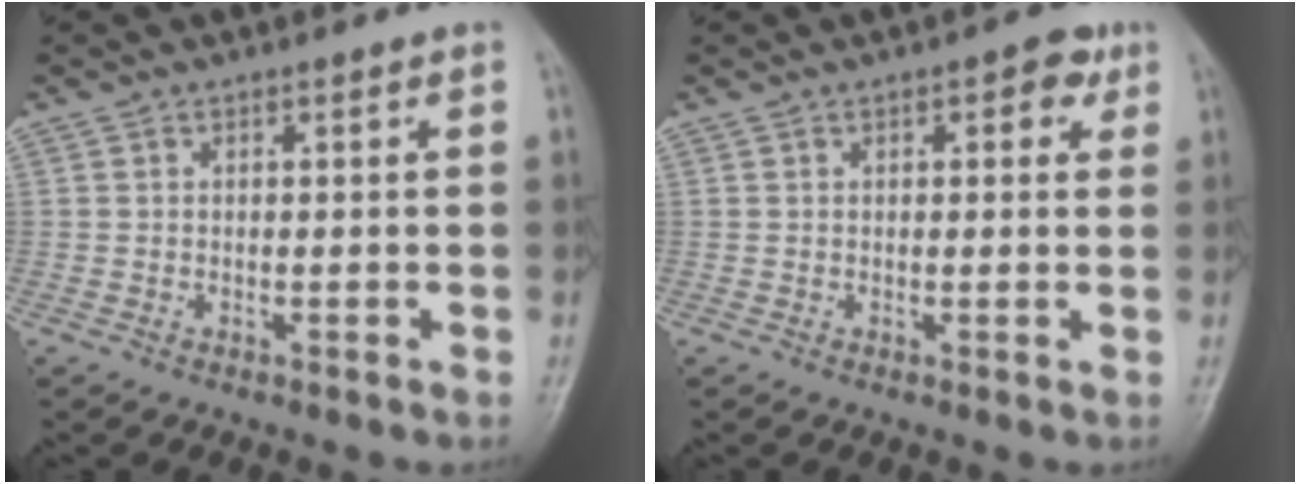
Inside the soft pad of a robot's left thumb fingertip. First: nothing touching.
{"total": 3.9, "force": [1.8, 2.0, 2.9], "torque": [-0.020, 0.000, 0.014]}